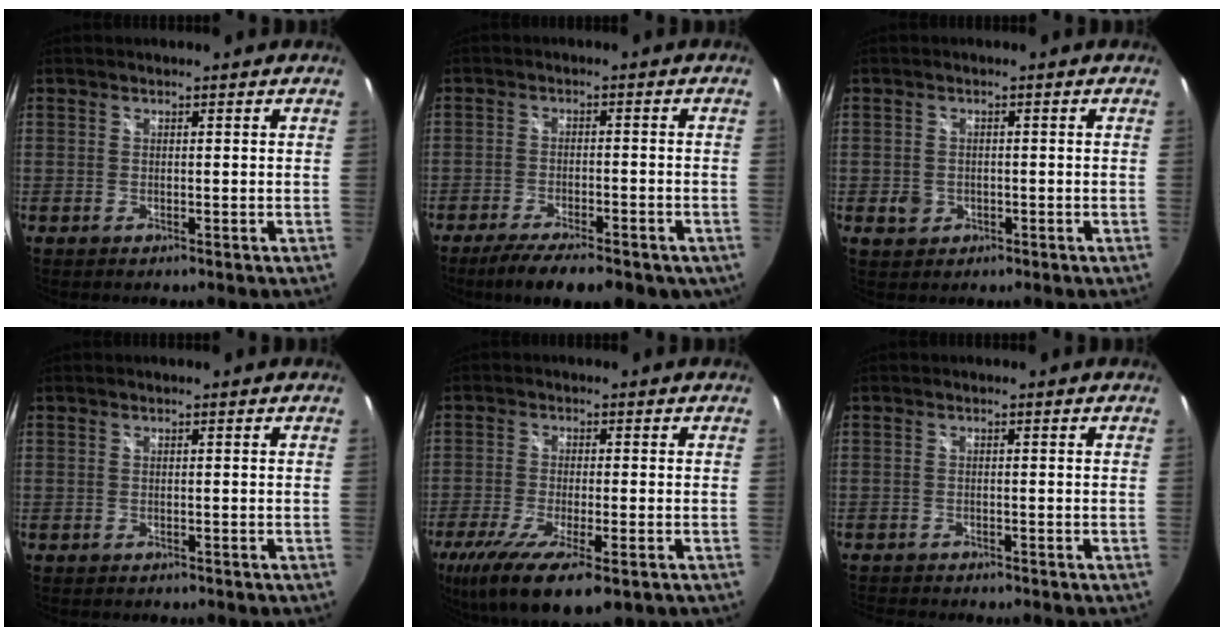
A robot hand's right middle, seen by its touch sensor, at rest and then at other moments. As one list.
[{"total": 14.1, "force": [-10.2, 4.8, 8.5], "torque": [-0.156, -0.034, -0.144]}, {"total": 2.8, "force": [-0.8, 2.5, 1.0], "torque": [-0.021, 0.001, -0.009]}, {"total": 1.1, "force": [-0.9, 0.5, 0.2], "torque": [-0.008, -0.004, -0.013]}, {"total": 15.3, "force": [-9.0, 4.5, 11.5], "torque": [-0.235, -0.062, -0.148]}, {"total": 4.2, "force": [-4.0, 0.7, 1.1], "torque": [-0.032, -0.016, -0.065]}]